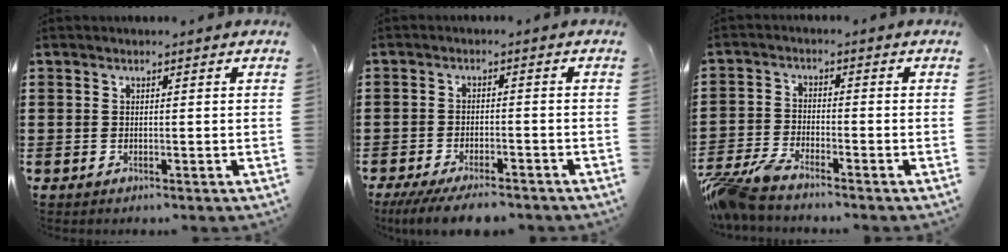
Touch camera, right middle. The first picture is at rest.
{"total": 4.5, "force": [-4.0, 0.5, 2.0], "torque": [-0.045, -0.010, -0.077]}
{"total": 5.1, "force": [-4.7, 0.4, 2.1], "torque": [-0.079, -0.018, -0.099]}